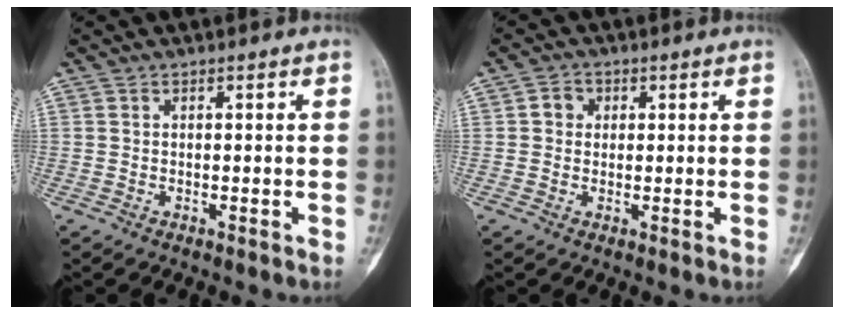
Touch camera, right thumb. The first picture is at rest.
{"total": 2.7, "force": [0.5, 2.4, 1.0], "torque": [0.000, 0.004, 0.002]}